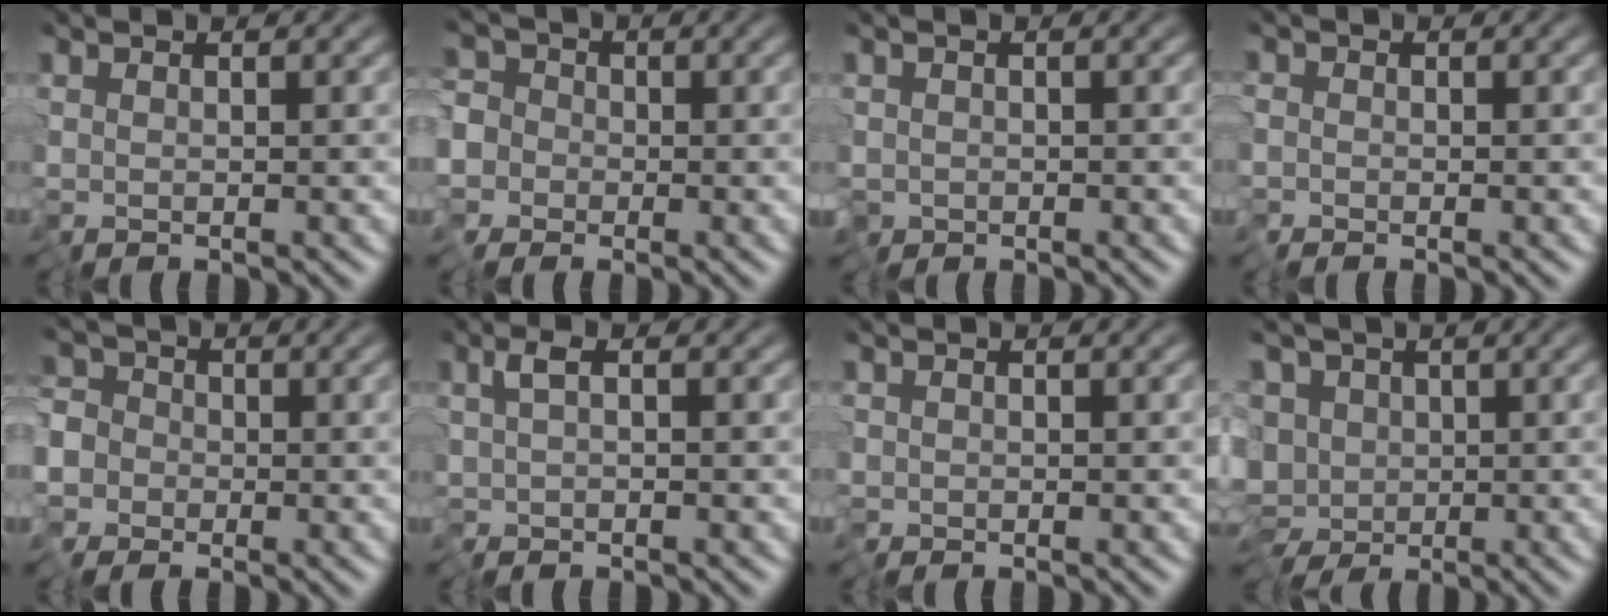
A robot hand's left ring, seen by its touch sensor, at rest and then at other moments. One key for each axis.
{"total": 5.9, "fx": -1.6, "fy": 5.5, "fz": 1.5, "tx": -0.034, "ty": 0.017, "tz": -0.063}
{"total": 0.9, "fx": -0.3, "fy": 0.8, "fz": 0.3, "tx": -0.007, "ty": -0.004, "tz": -0.007}
{"total": 0.7, "fx": -0.6, "fy": 0.4, "fz": -0.2, "tx": 0.007, "ty": -0.003, "tz": -0.012}
{"total": 5.4, "fx": -1.8, "fy": 4.9, "fz": 1.4, "tx": -0.028, "ty": 0.011, "tz": -0.065}
{"total": 1.5, "fx": -0.2, "fy": 0.6, "fz": 1.4, "tx": -0.032, "ty": -0.002, "tz": -0.008}
{"total": 0.0}
{"total": 8.5, "fx": -2.0, "fy": 6.7, "fz": 4.8, "tx": -0.059, "ty": -0.014, "tz": -0.049}